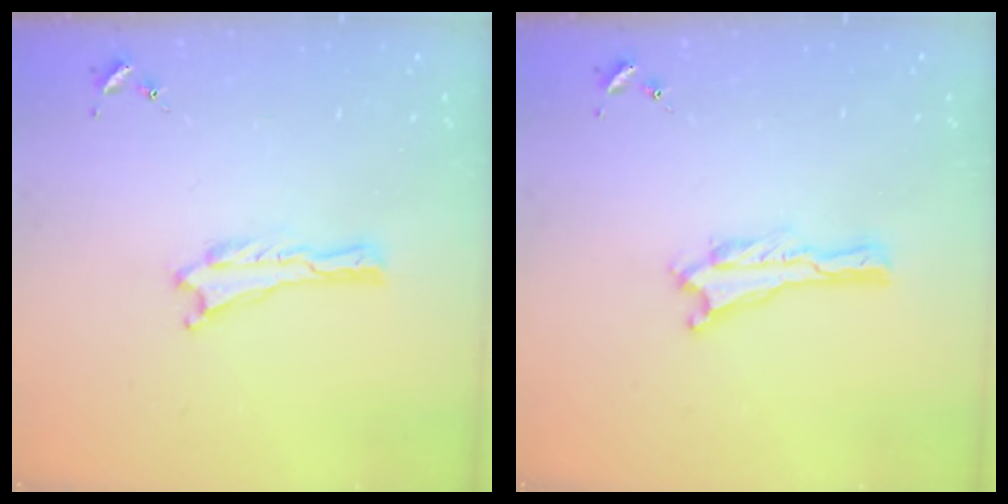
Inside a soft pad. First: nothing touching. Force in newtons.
{"total": 0.0}